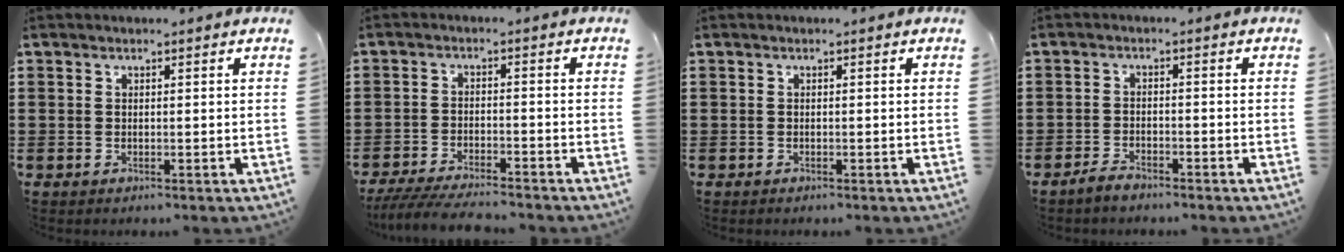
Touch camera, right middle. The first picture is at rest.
{"total": 5.2, "force": [-4.9, 0.4, 1.7], "torque": [-0.040, -0.009, -0.097]}
{"total": 0.0}
{"total": 2.2, "force": [-2.0, 0.5, 0.6], "torque": [-0.014, 0.005, -0.041]}